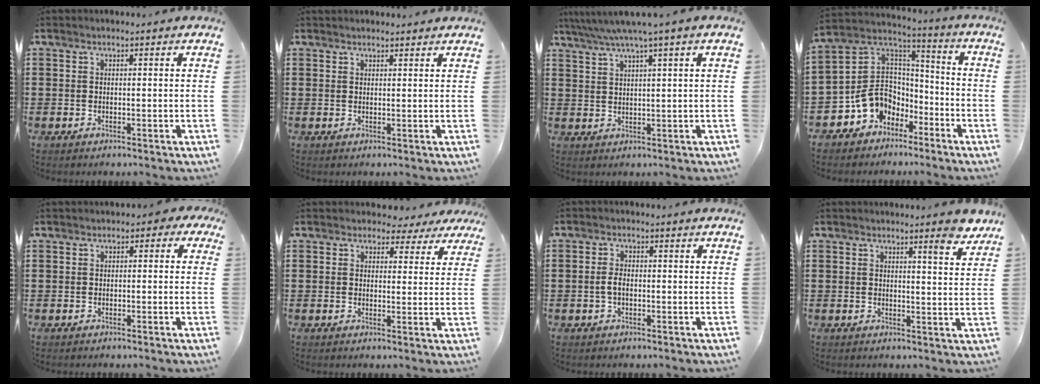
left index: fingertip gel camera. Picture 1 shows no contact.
{"total": 1.3, "force": [1.2, 0.2, 0.1], "torque": [-0.004, 0.000, 0.024]}
{"total": 4.0, "force": [2.6, -0.5, 3.0], "torque": [-0.066, -0.008, 0.043]}
{"total": 8.7, "force": [-4.0, 7.5, 2.0], "torque": [-0.069, 0.006, -0.072]}
{"total": 1.1, "force": [-0.5, 0.8, 0.6], "torque": [-0.016, 0.006, -0.012]}
{"total": 3.1, "force": [2.5, 1.7, 0.7], "torque": [-0.018, -0.001, 0.043]}
{"total": 2.2, "force": [-0.4, 1.0, 1.9], "torque": [-0.046, -0.001, -0.011]}
{"total": 4.1, "force": [3.6, -0.1, 2.1], "torque": [-0.026, -0.019, 0.057]}